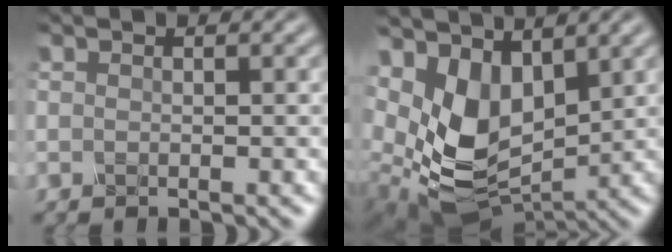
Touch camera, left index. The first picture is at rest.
{"total": 6.6, "force": [2.0, 4.2, 4.6], "torque": [-0.118, -0.024, 0.051]}